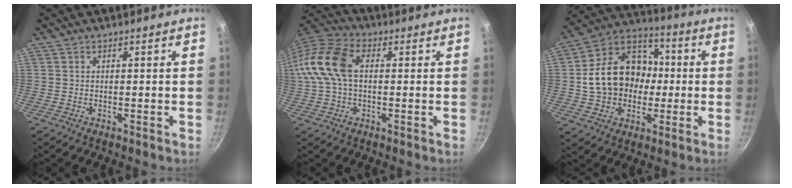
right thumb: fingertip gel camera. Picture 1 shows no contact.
{"total": 13.0, "force": [1.2, 7.9, 10.2], "torque": [-0.205, 0.032, 0.005]}
{"total": 18.4, "force": [-0.5, 14.5, 11.3], "torque": [-0.158, 0.044, -0.016]}